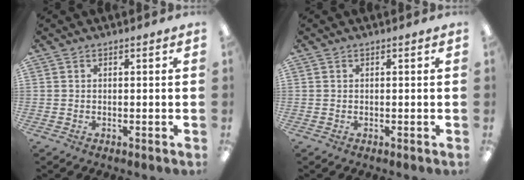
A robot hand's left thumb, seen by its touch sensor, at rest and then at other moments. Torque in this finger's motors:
{"motor_torque": [0.00, 0.00, -0.21, 0.11, 0.00]}